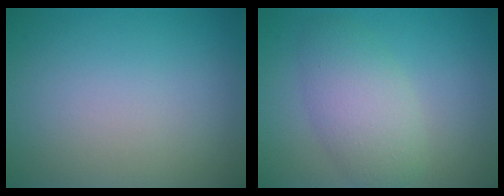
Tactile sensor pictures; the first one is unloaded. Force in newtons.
{"total": 4.5, "press": 4.5, "slide": 0.2}